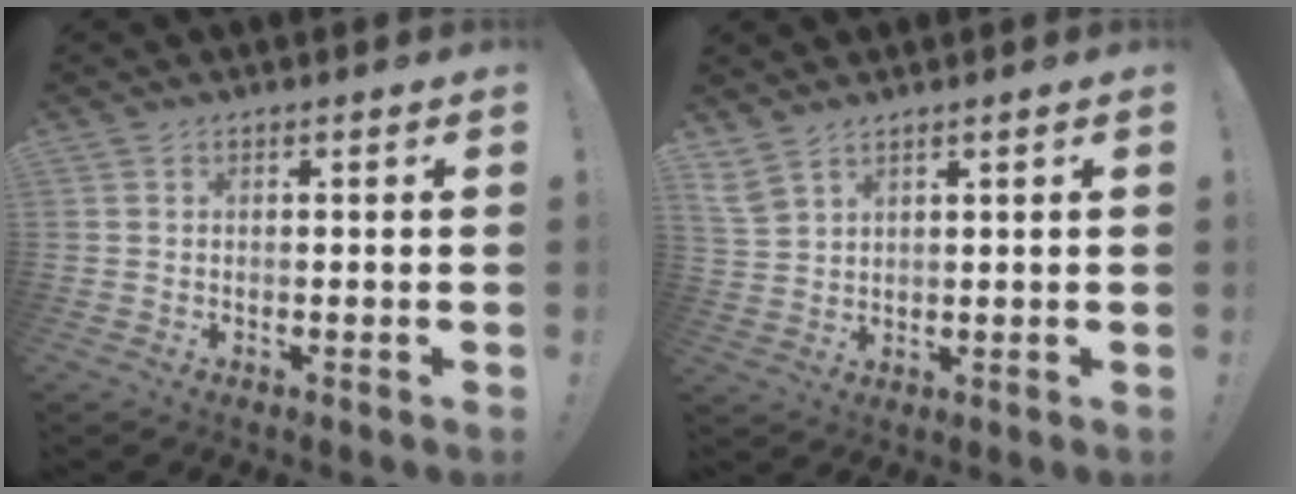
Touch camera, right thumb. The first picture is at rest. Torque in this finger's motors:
{"motor_torque": [-0.54, 0.99, 0.14, 0.19, 0.05]}